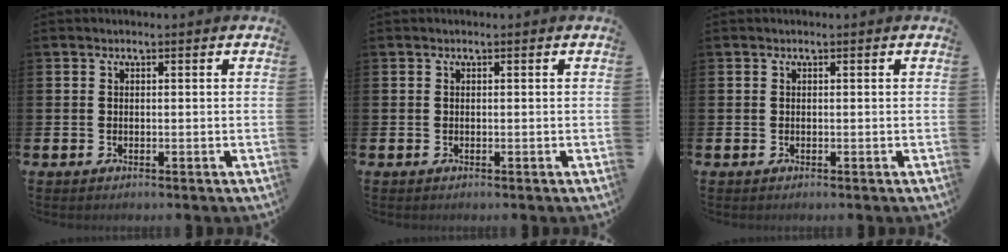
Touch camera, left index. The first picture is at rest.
{"total": 0.0}
{"total": 0.0}